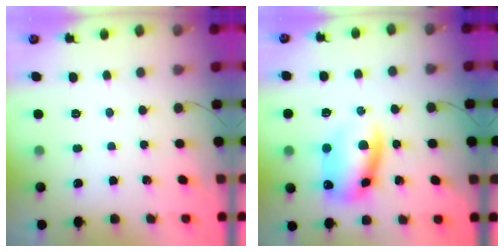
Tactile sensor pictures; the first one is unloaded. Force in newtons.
{"total": 12.6, "press": 12.4, "slide": 2.3}